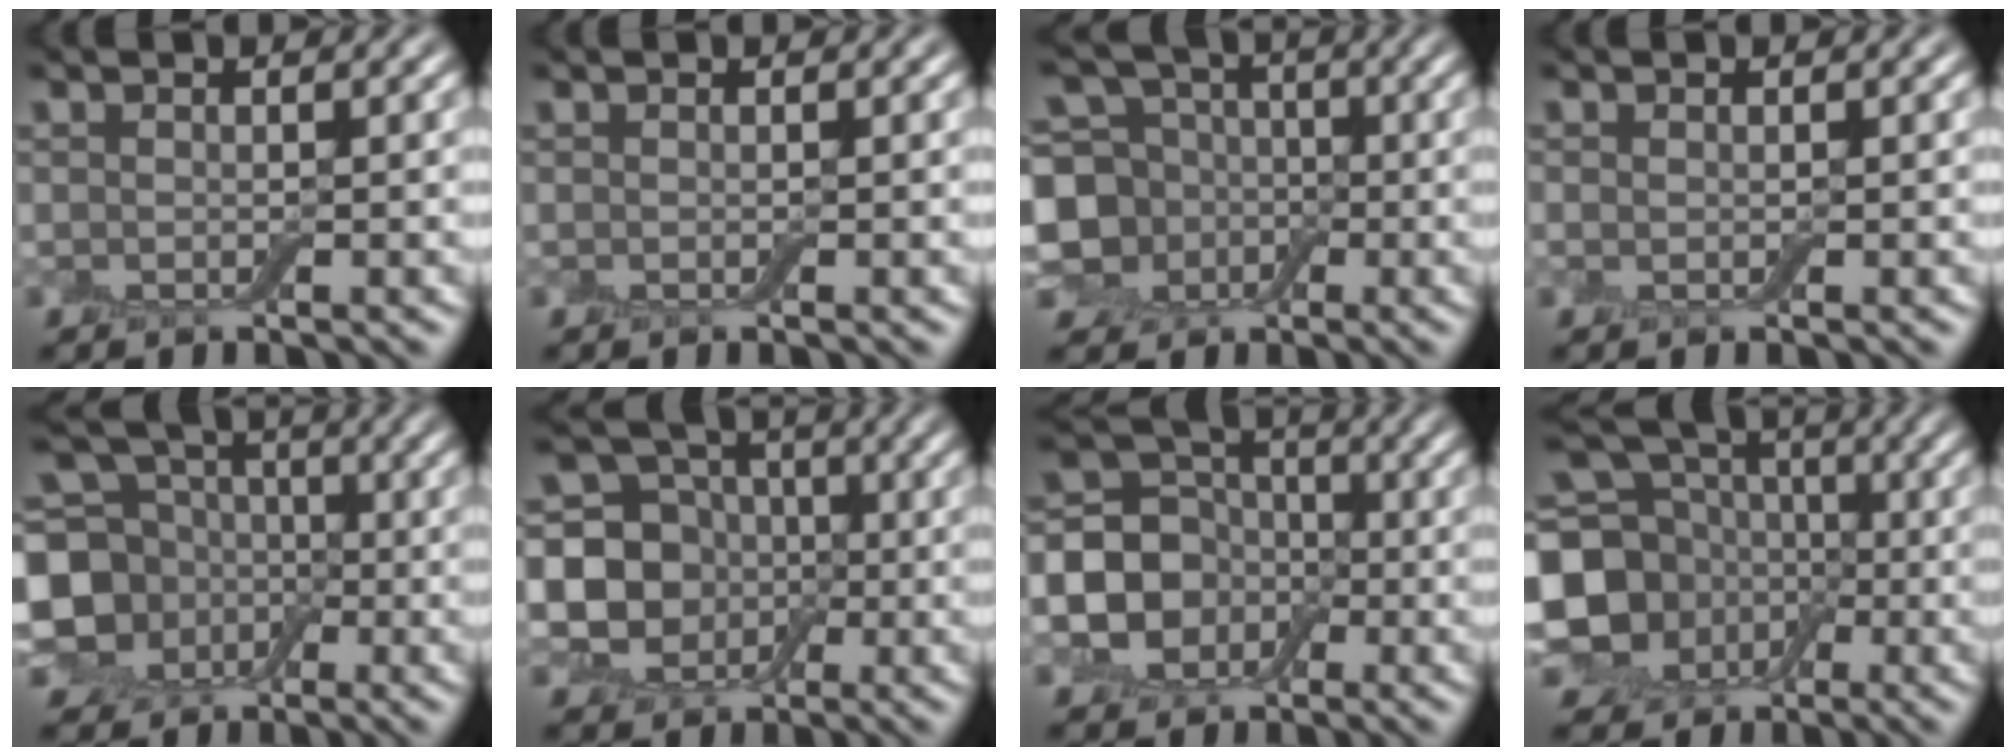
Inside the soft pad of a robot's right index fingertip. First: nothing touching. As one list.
[{"total": 0.0}, {"total": 8.4, "force": [-1.0, 7.2, 4.2], "torque": [-0.088, -0.003, -0.036]}, {"total": 0.5, "force": [0.1, 0.4, 0.3], "torque": [-0.006, 0.001, 0.001]}, {"total": 9.4, "force": [-0.7, 8.1, 4.6], "torque": [-0.114, -0.014, -0.025]}, {"total": 6.9, "force": [-0.3, 6.2, 3.1], "torque": [-0.040, -0.013, -0.027]}, {"total": 8.1, "force": [-1.7, 7.0, 3.8], "torque": [-0.062, -0.001, -0.060]}, {"total": 12.3, "force": [-0.2, 10.8, 5.8], "torque": [-0.154, -0.013, -0.027]}]